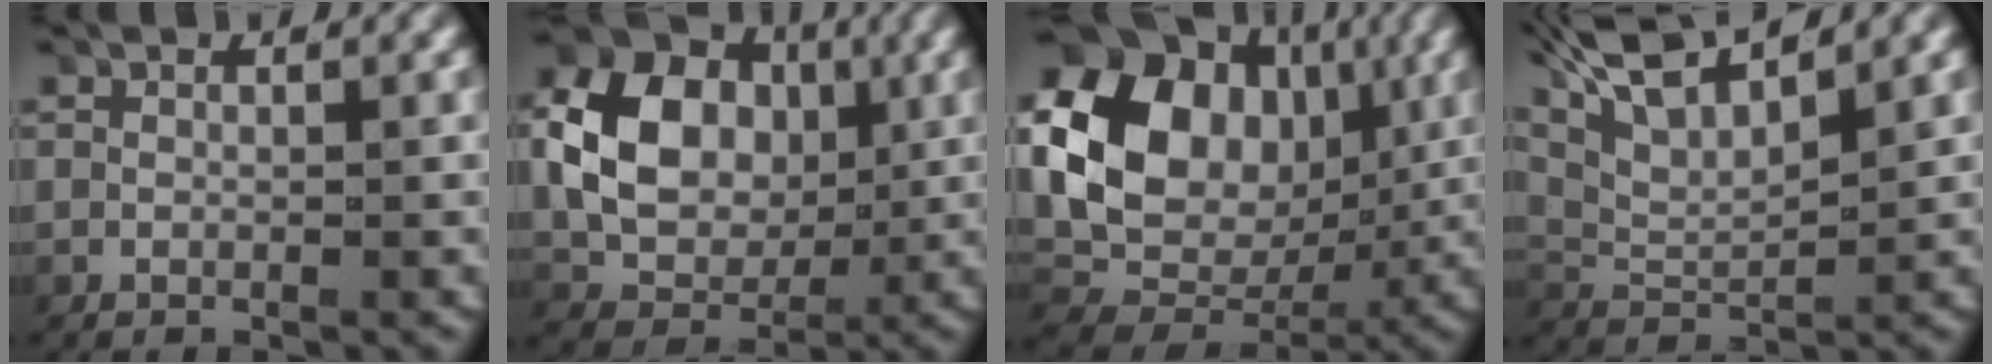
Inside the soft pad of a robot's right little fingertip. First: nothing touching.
{"total": 11.2, "force": [2.0, 9.0, 6.3], "torque": [-0.128, 0.008, 0.025]}
{"total": 17.1, "force": [1.9, 13.9, 9.8], "torque": [-0.216, -0.031, 0.040]}
{"total": 7.9, "force": [4.2, 4.5, 4.9], "torque": [-0.106, 0.000, 0.071]}